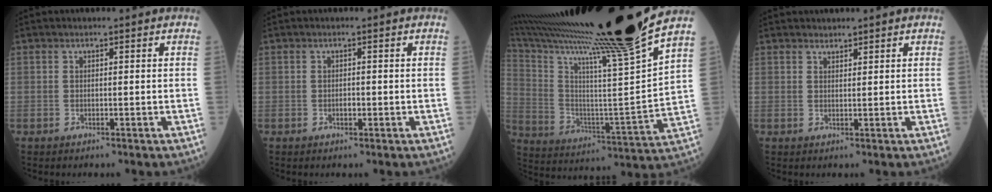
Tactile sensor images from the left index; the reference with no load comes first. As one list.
[{"total": 0.8, "force": [-0.2, 0.5, 0.6], "torque": [-0.011, -0.001, -0.005]}, {"total": 28.7, "force": [23.4, -3.3, 16.3], "torque": [-0.289, -0.081, 0.366]}, {"total": 1.1, "force": [1.1, 0.2, 0.0], "torque": [-0.005, 0.004, 0.022]}]